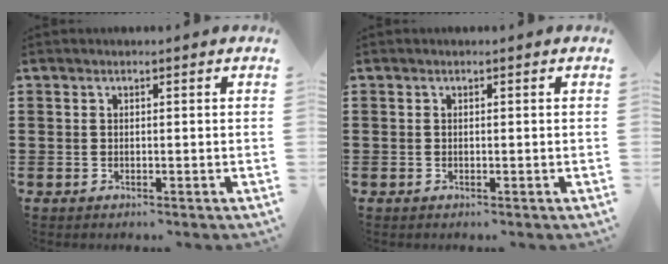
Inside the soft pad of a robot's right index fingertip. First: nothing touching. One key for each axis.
{"total": 0.0}